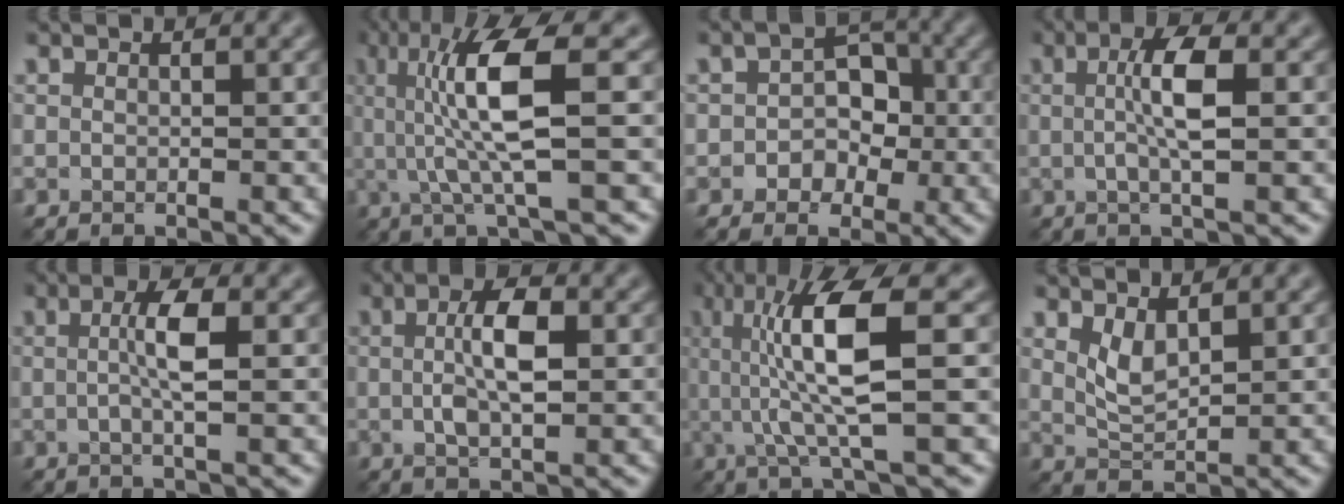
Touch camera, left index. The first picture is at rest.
{"total": 8.0, "force": [0.9, 1.6, 7.7], "torque": [-0.144, -0.002, 0.022]}
{"total": 3.6, "force": [-0.8, 2.9, 2.0], "torque": [-0.004, 0.004, -0.020]}
{"total": 4.0, "force": [0.3, 0.7, 4.0], "torque": [-0.074, 0.005, 0.002]}
{"total": 3.2, "force": [0.2, 0.4, 3.2], "torque": [-0.060, 0.005, 0.001]}
{"total": 4.6, "force": [0.4, 1.5, 4.3], "torque": [-0.084, 0.004, 0.004]}
{"total": 8.8, "force": [1.1, 2.0, 8.5], "torque": [-0.155, -0.001, 0.025]}
{"total": 2.2, "force": [1.3, 0.8, 1.7], "torque": [-0.040, -0.008, 0.030]}